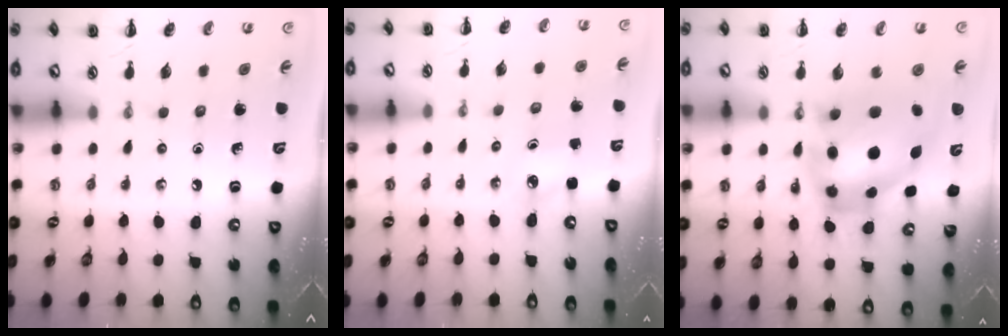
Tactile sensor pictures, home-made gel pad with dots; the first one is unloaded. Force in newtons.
{"total": 3.8, "press": 3.7, "slide": 0.8}
{"total": 11.8, "press": 11.4, "slide": 3.1}